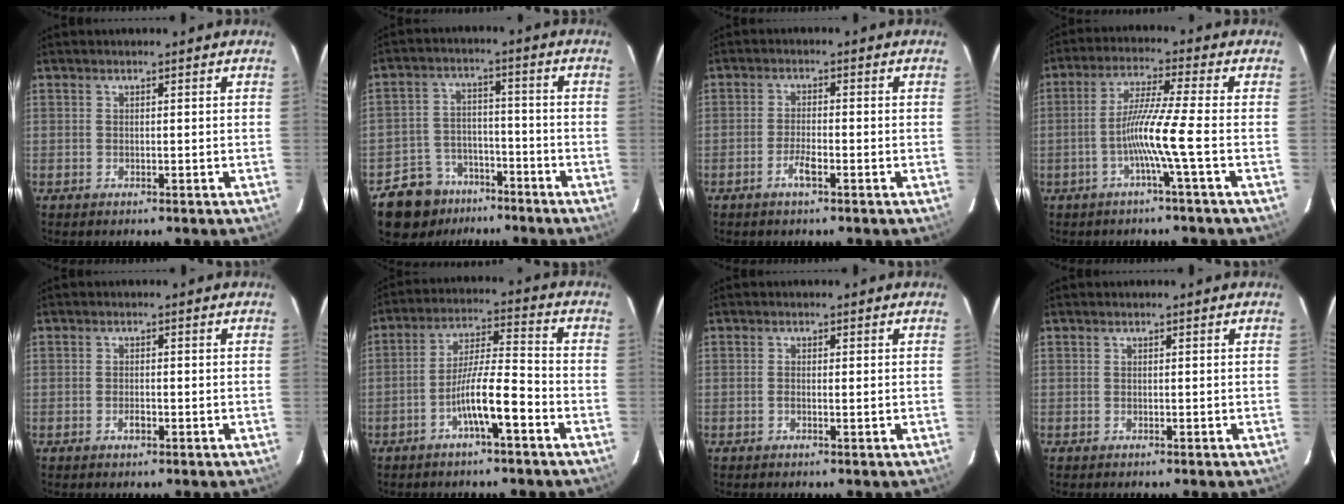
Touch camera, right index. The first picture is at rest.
{"total": 9.2, "force": [-6.6, 6.3, 1.4], "torque": [-0.029, 0.024, -0.106]}
{"total": 2.8, "force": [-1.6, 0.4, 2.3], "torque": [-0.044, 0.000, -0.030]}
{"total": 8.5, "force": [-2.5, -1.9, 7.9], "torque": [-0.150, -0.001, -0.050]}
{"total": 1.4, "force": [-0.6, 0.6, 1.1], "torque": [-0.021, 0.001, -0.009]}
{"total": 8.9, "force": [-4.1, 0.8, 7.8], "torque": [-0.144, 0.016, -0.074]}
{"total": 1.2, "force": [-0.1, 0.3, 1.1], "torque": [-0.021, 0.001, -0.002]}
{"total": 0.0}